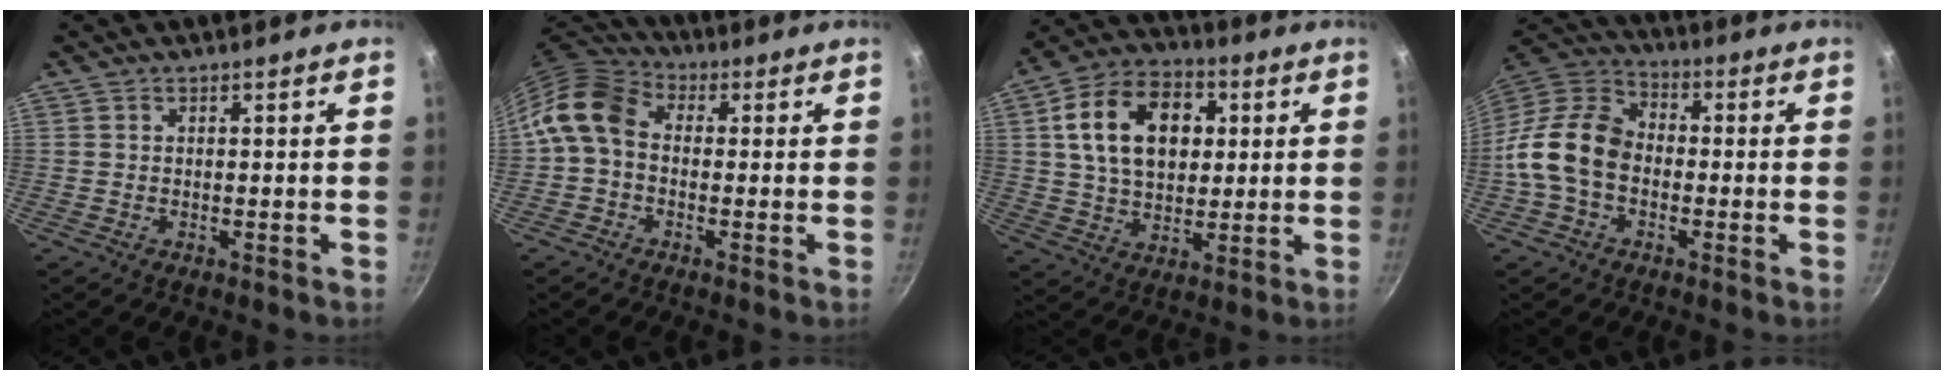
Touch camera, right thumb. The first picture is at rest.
{"total": 9.4, "force": [-0.1, 7.2, 6.1], "torque": [-0.107, 0.030, -0.024]}
{"total": 17.5, "force": [3.9, 11.9, 12.2], "torque": [-0.177, 0.011, 0.058]}
{"total": 13.2, "force": [-2.2, 9.5, 8.9], "torque": [-0.145, 0.037, -0.066]}